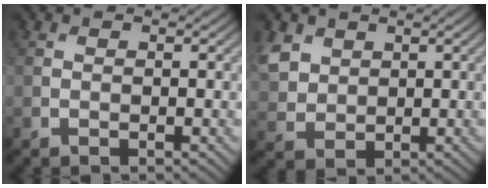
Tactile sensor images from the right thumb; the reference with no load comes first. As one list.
[{"total": 5.1, "force": [2.3, 3.9, 2.3], "torque": [-0.077, 0.001, 0.048]}]